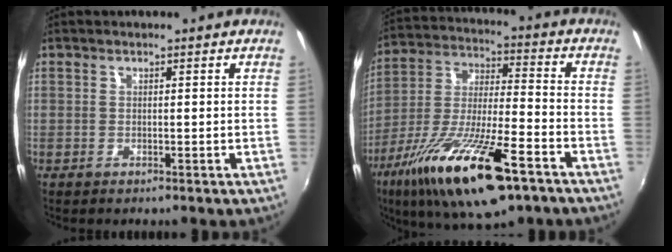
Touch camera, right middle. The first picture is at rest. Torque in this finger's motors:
{"motor_torque": [1.21, -0.92, 1.05, 0.21]}